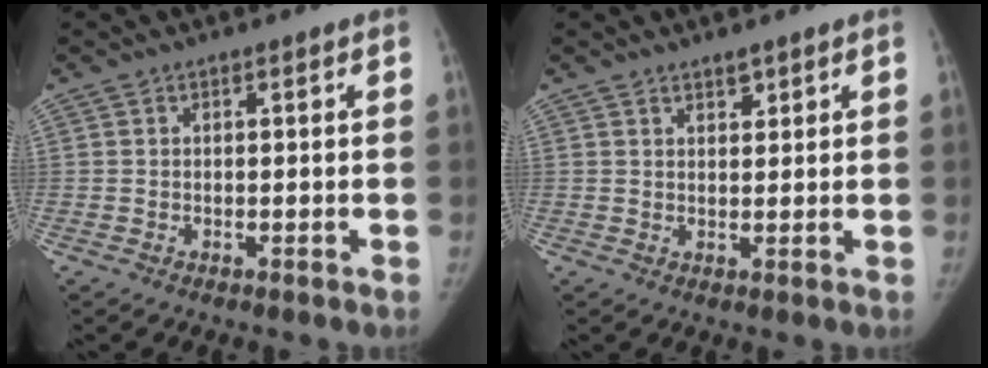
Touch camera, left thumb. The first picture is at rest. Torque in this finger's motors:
{"motor_torque": [-0.33, 0.03, -0.31, 0.35, -0.02]}